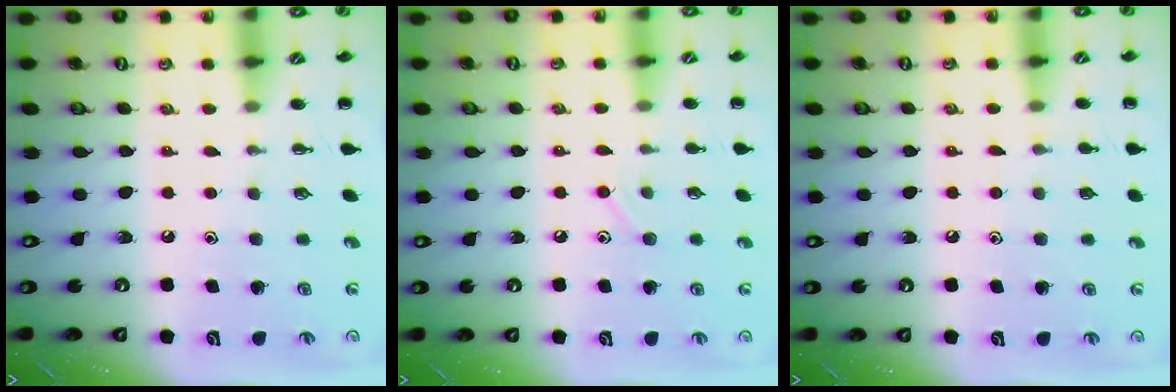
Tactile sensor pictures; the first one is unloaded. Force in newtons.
{"total": 6.4, "press": 6.1, "slide": 2.0}
{"total": 2.6, "press": 2.4, "slide": 1.0}